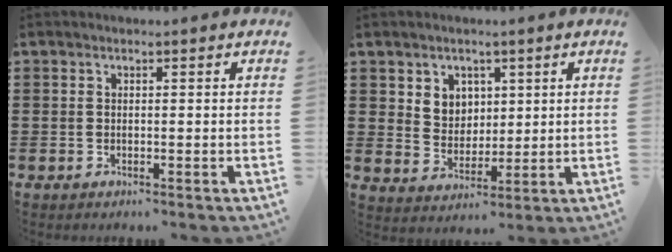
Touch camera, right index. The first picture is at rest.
{"total": 4.9, "force": [2.4, 4.2, 0.7], "torque": [-0.028, 0.006, 0.043]}